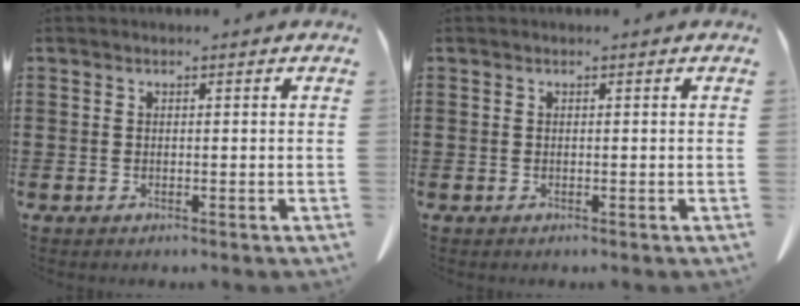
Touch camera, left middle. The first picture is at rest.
{"total": 0.0}